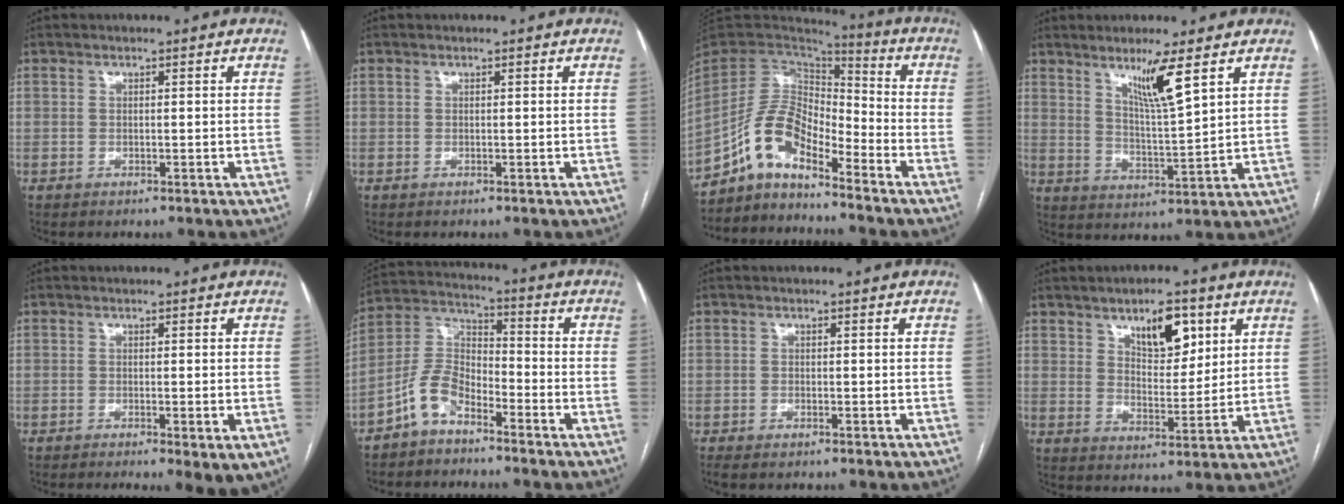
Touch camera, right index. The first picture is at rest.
{"total": 0.0}
{"total": 10.7, "force": [-7.8, 3.6, 6.4], "torque": [-0.131, 0.031, -0.147]}
{"total": 7.4, "force": [4.4, -0.5, 5.9], "torque": [-0.104, -0.017, 0.080]}
{"total": 4.6, "force": [-2.0, 0.9, 4.0], "torque": [-0.049, -0.013, -0.026]}
{"total": 7.5, "force": [-5.2, 3.6, 4.2], "torque": [-0.096, 0.021, -0.110]}
{"total": 1.7, "force": [-1.4, 0.6, 0.8], "torque": [-0.018, -0.004, -0.020]}
{"total": 8.3, "force": [4.5, 3.5, 6.1], "torque": [-0.093, 0.002, 0.075]}